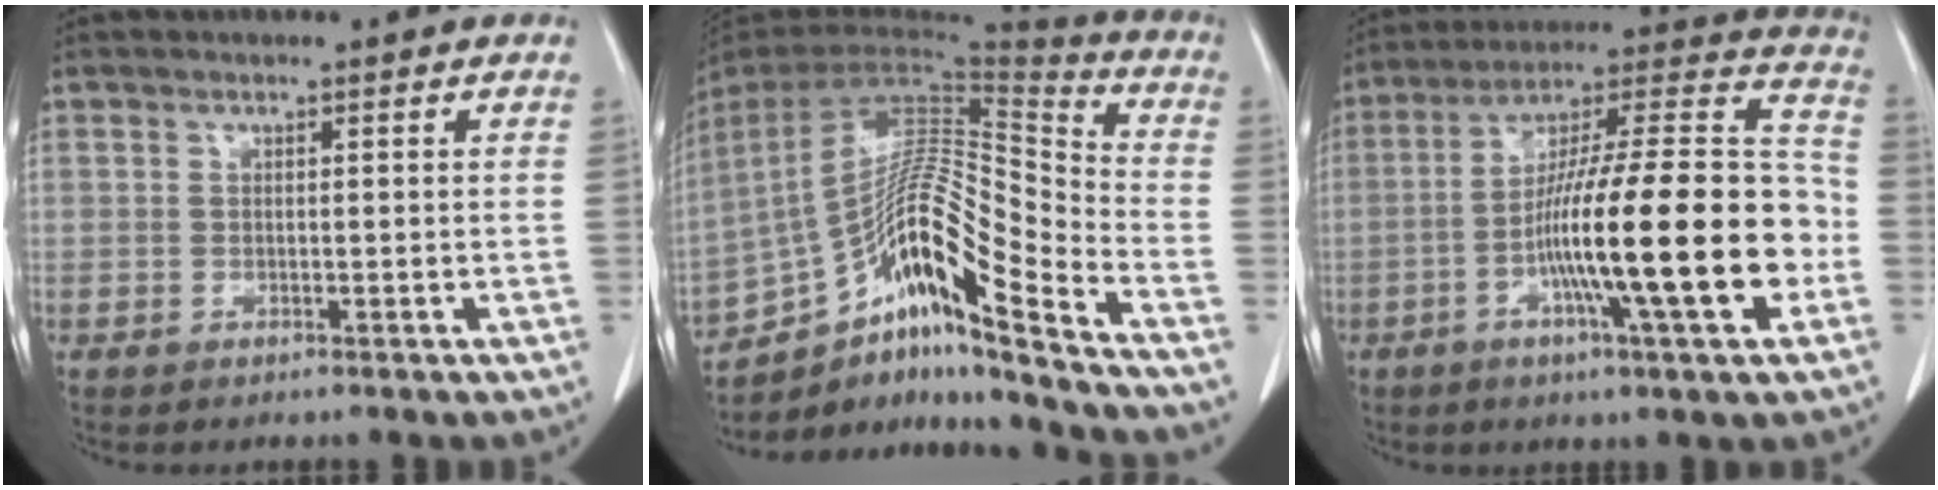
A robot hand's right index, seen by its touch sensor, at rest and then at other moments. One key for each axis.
{"total": 20.1, "fx": -13.0, "fy": 1.0, "fz": 15.4, "tx": -0.282, "ty": 0.012, "tz": -0.234}
{"total": 23.7, "fx": -6.1, "fy": 1.8, "fz": 22.8, "tx": -0.339, "ty": 0.002, "tz": -0.104}